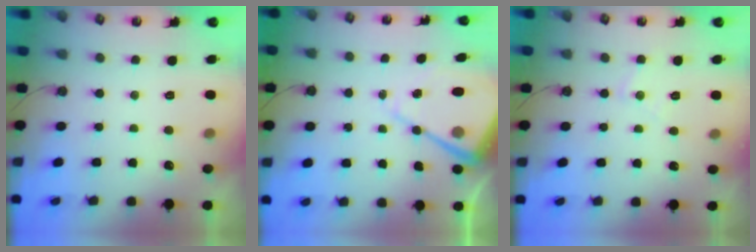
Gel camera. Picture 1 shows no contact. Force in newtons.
{"total": 12.2, "press": 12.1, "slide": 1.3}
{"total": 5.6, "press": 5.6, "slide": 0.5}